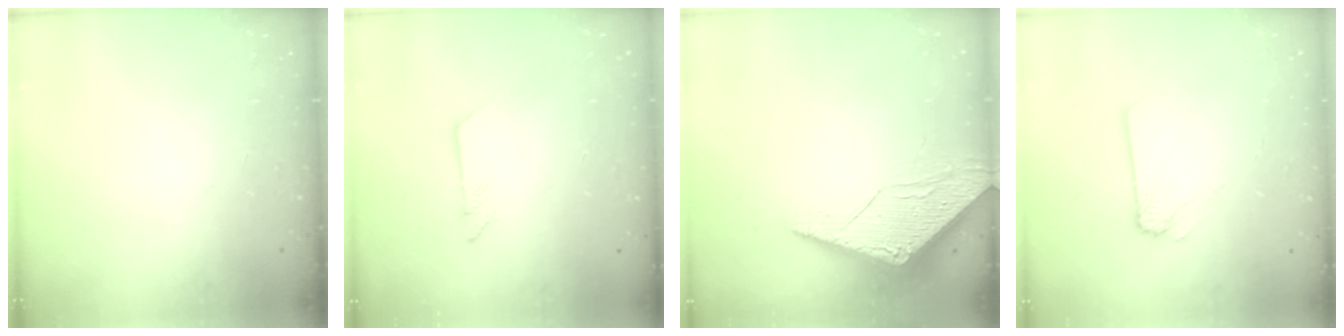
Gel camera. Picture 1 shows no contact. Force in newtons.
{"total": 7.0, "press": 7.0, "slide": 0.1}
{"total": 6.2, "press": 6.2, "slide": 0.5}
{"total": 2.1, "press": 2.1, "slide": 0.3}